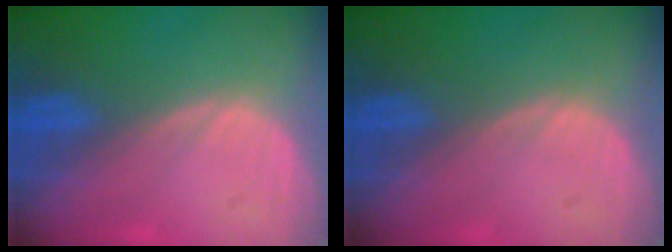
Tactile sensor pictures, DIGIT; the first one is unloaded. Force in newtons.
{"total": 0.0}